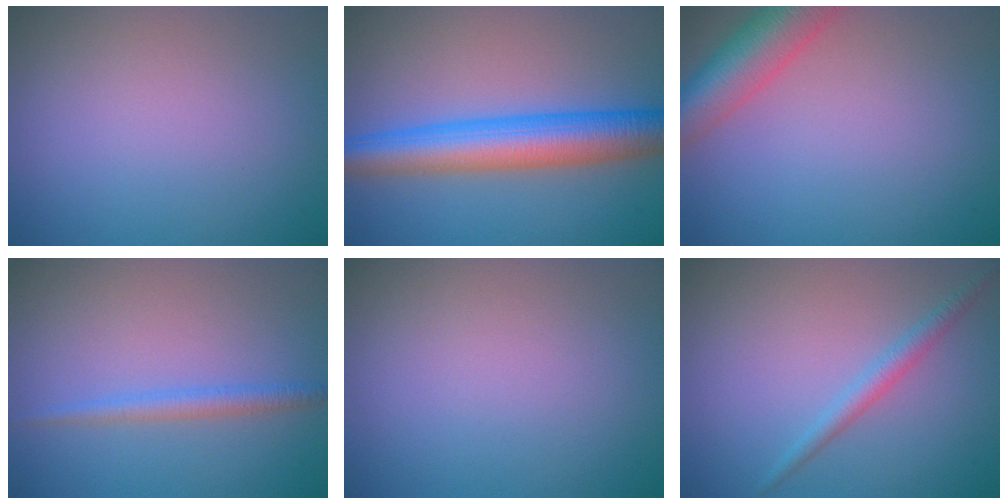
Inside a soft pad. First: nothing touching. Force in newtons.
{"total": 7.2, "press": 7.2, "slide": 0.2}
{"total": 6.2, "press": 6.2, "slide": 0.4}
{"total": 1.7, "press": 1.7, "slide": 0.1}
{"total": 0.0}
{"total": 1.8, "press": 1.8, "slide": 0.1}